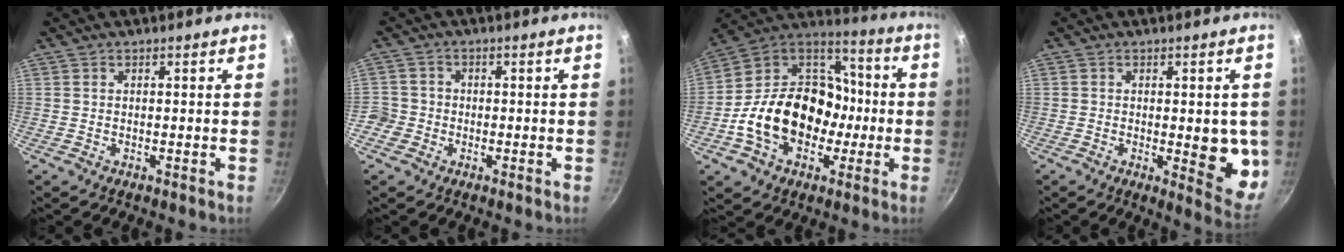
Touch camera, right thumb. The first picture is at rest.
{"total": 4.3, "force": [-1.6, 3.9, 0.9], "torque": [0.000, 0.020, -0.033]}
{"total": 23.5, "force": [-4.7, 17.5, 15.0], "torque": [-0.229, 0.065, -0.080]}
{"total": 10.4, "force": [-0.7, 3.9, 9.6], "torque": [-0.091, -0.022, -0.006]}